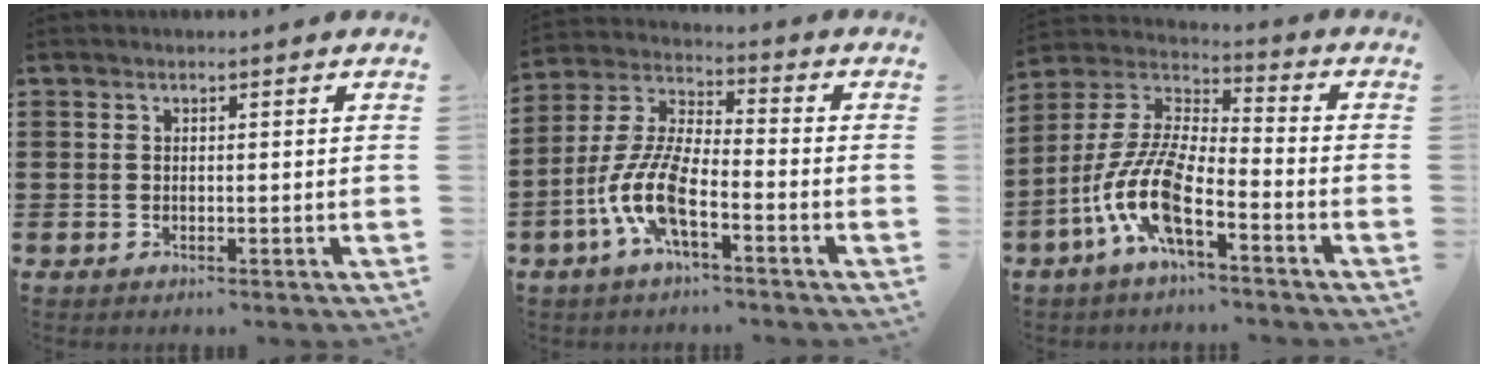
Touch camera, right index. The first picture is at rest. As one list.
[{"total": 9.4, "force": [-4.4, 2.9, 7.8], "torque": [-0.193, -0.011, -0.089]}, {"total": 11.5, "force": [-6.1, 3.4, 9.1], "torque": [-0.228, -0.017, -0.127]}]